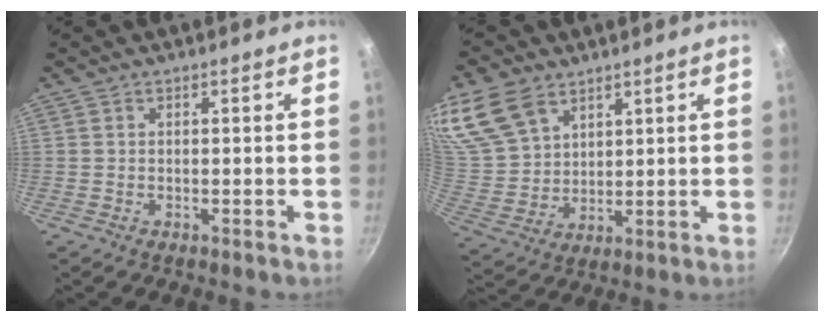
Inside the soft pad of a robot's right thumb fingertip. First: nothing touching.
{"total": 14.0, "force": [8.8, 9.0, 6.3], "torque": [-0.124, -0.020, 0.188]}